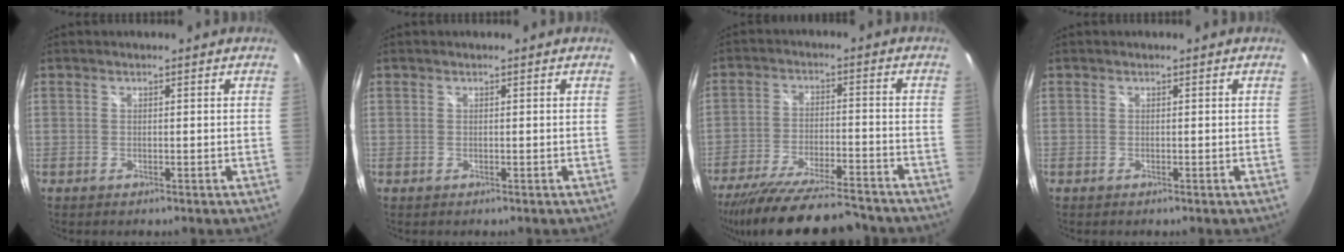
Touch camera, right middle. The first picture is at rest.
{"total": 0.0}
{"total": 21.4, "force": [-18.7, 3.6, 9.7], "torque": [-0.187, -0.038, -0.285]}
{"total": 0.0}